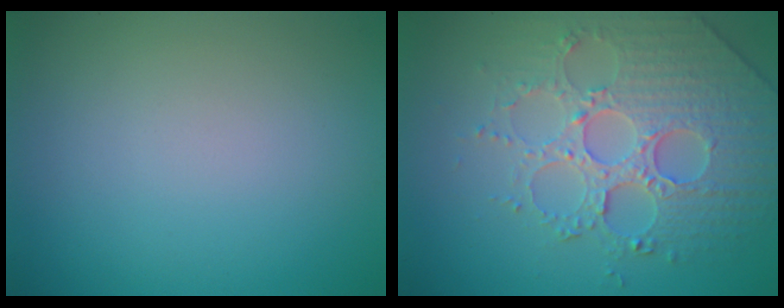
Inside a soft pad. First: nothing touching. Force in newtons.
{"total": 5.4, "press": 5.1, "slide": 1.9}